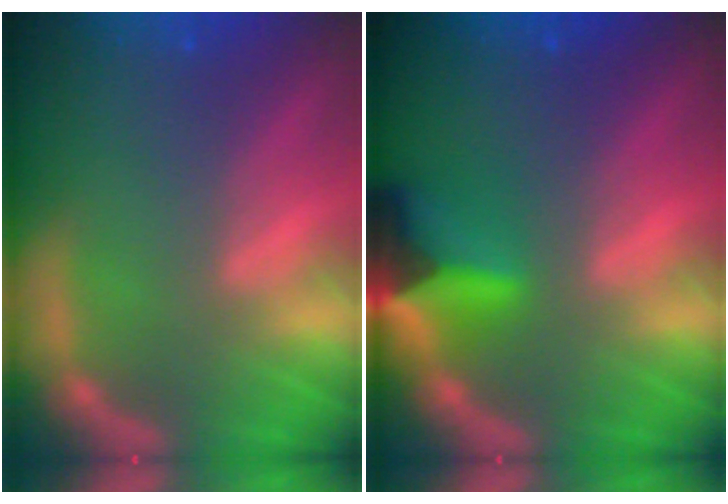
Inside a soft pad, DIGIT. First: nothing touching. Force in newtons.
{"total": 5.9}